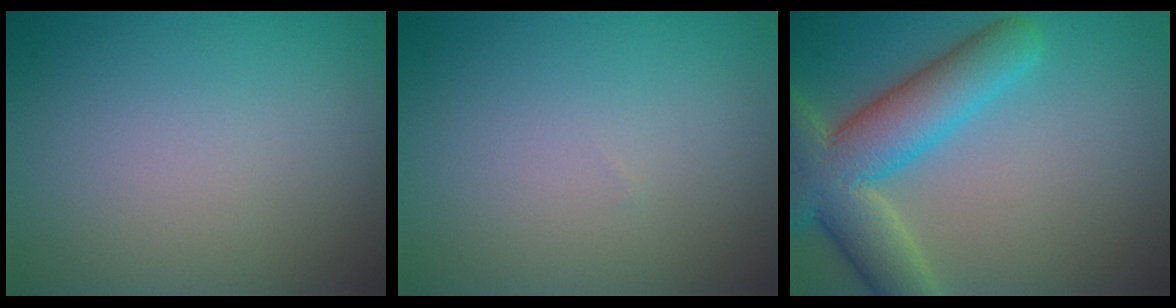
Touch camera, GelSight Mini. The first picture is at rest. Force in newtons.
{"total": 0.0}
{"total": 8.7, "press": 8.7, "slide": 0.6}